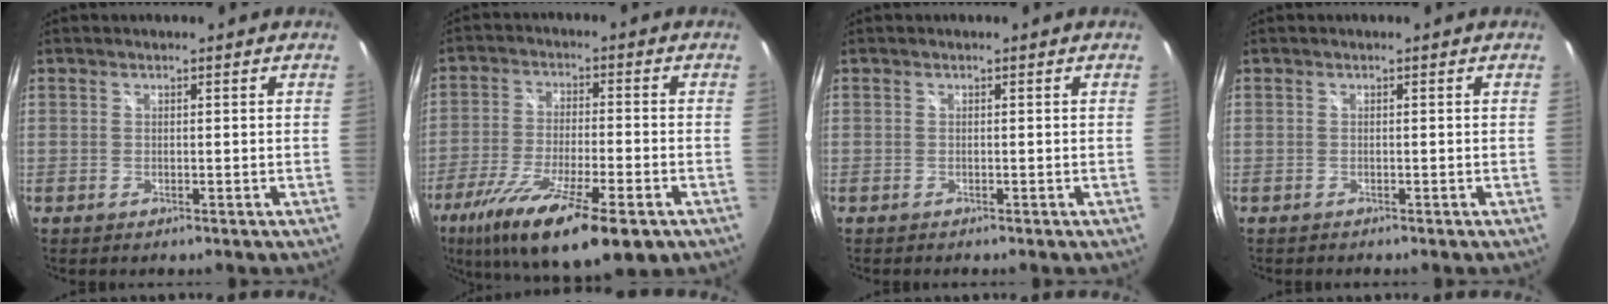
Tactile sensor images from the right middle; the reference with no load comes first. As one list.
[{"total": 18.3, "force": [-10.6, 4.2, 14.3], "torque": [-0.271, -0.055, -0.184]}, {"total": 0.0}, {"total": 0.0}]